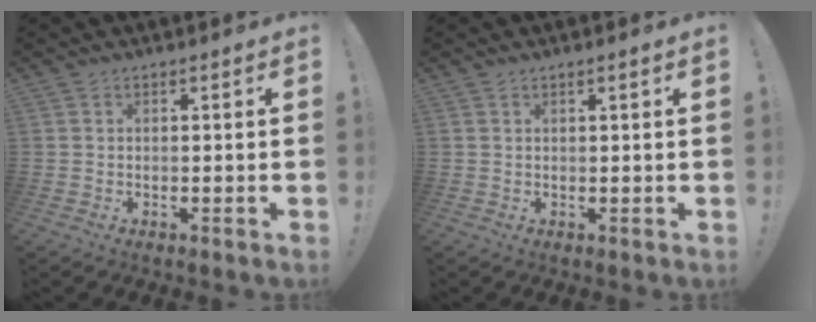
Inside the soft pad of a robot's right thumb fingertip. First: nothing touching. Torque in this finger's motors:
{"motor_torque": [-0.05, 0.01, 0.01, -0.02, -0.09]}